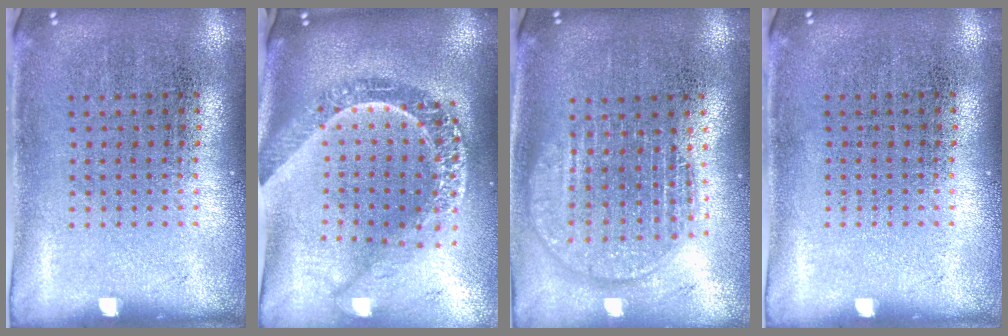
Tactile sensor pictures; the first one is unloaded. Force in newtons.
{"total": 2.9, "press": 2.2, "slide": 1.8}
{"total": 1.8, "press": 1.6, "slide": 0.9}
{"total": 0.0}